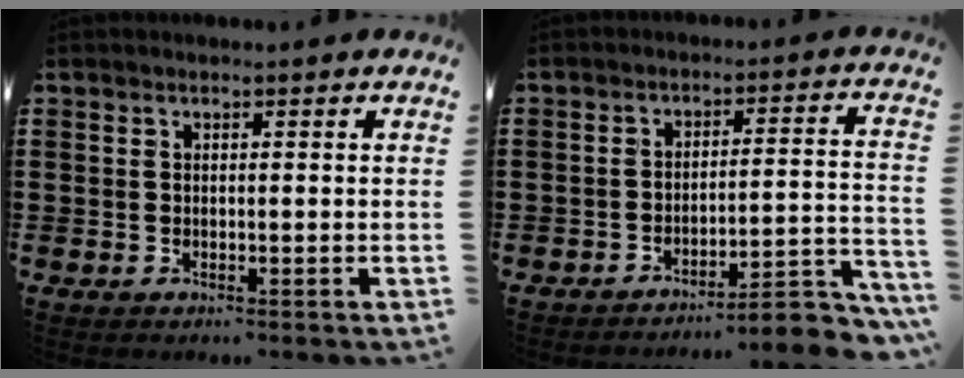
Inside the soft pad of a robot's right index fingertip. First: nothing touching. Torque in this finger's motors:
{"motor_torque": [0.19, -0.13, 0.58, 0.11]}